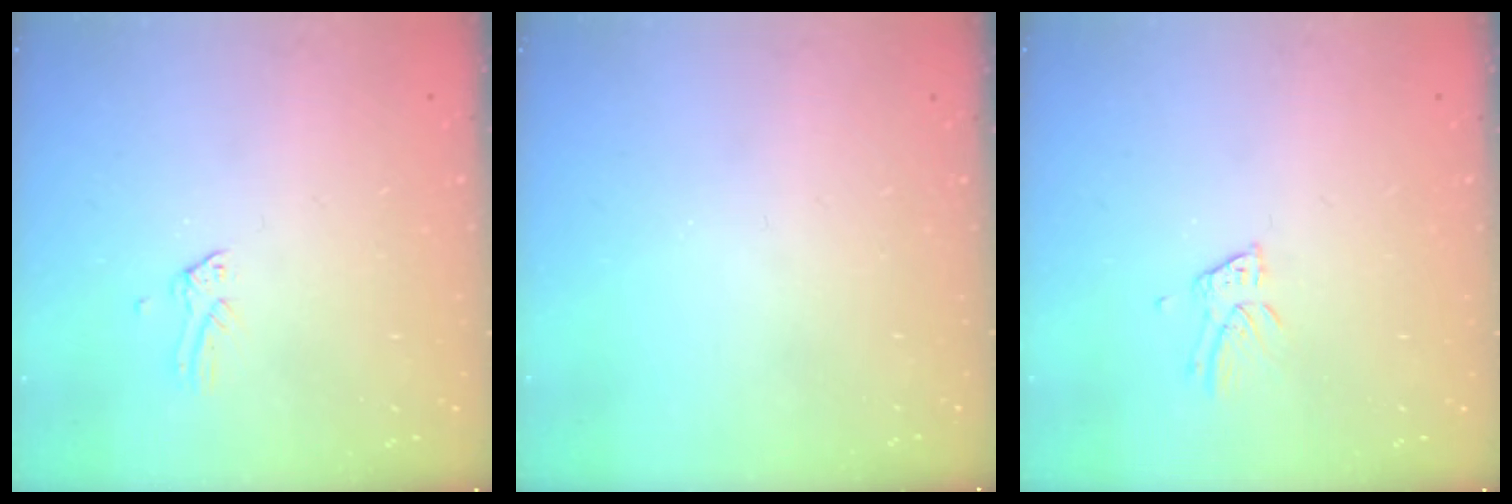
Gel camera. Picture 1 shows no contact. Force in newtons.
{"total": 0.0}
{"total": 4.3, "press": 4.3, "slide": 0.2}